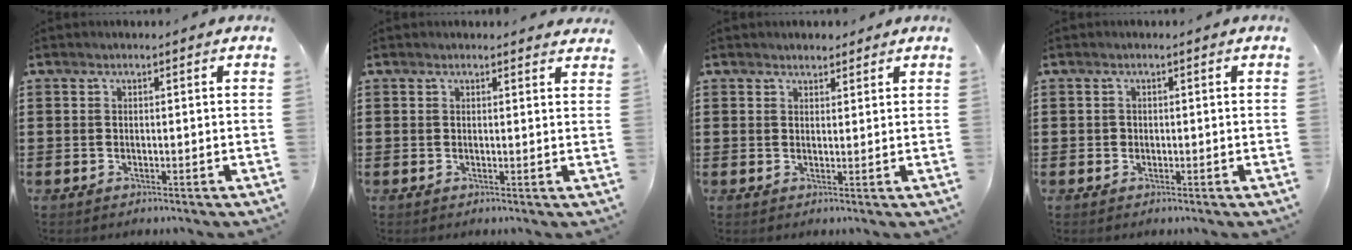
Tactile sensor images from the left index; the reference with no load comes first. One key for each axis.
{"total": 1.1, "fx": 1.1, "fy": 0.2, "fz": 0.2, "tx": 0.002, "ty": -0.001, "tz": 0.019}
{"total": 1.8, "fx": 1.7, "fy": 0.7, "fz": 0.0, "tx": -0.004, "ty": 0.006, "tz": 0.033}
{"total": 0.7, "fx": 0.1, "fy": 0.7, "fz": 0.2, "tx": -0.006, "ty": 0.005, "tz": 0.001}